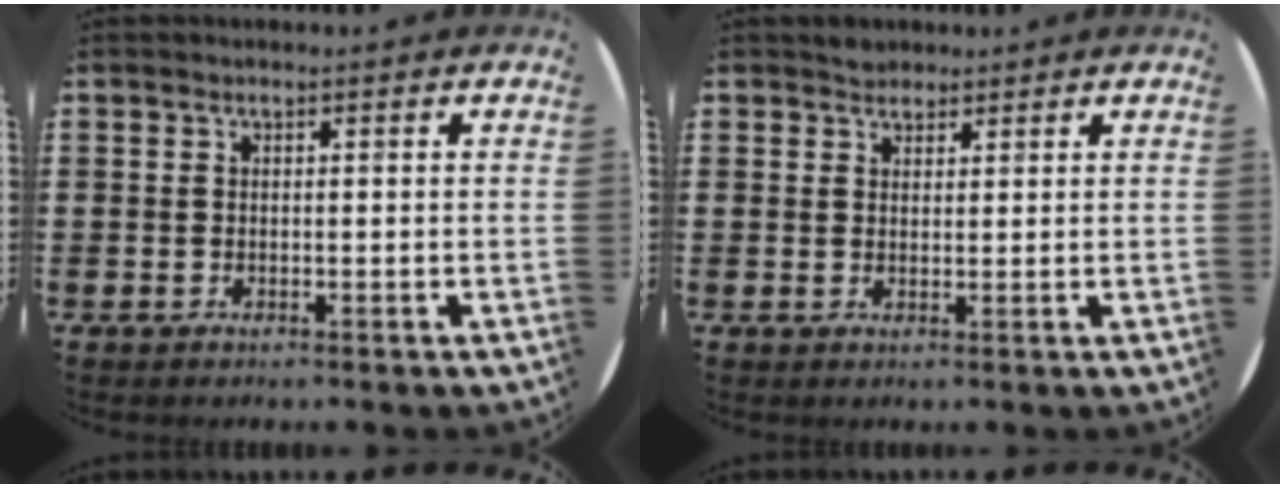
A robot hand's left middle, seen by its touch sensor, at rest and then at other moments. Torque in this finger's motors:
{"motor_torque": [0.25, -0.23, 0.02, 0.01]}